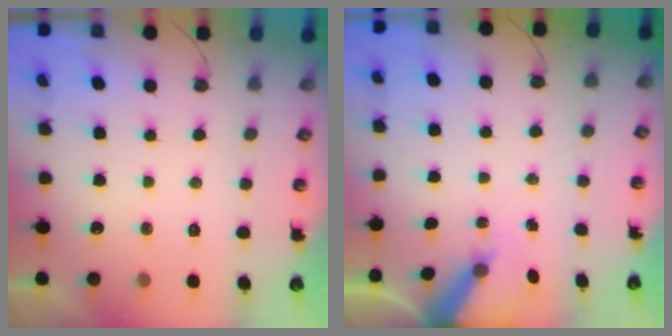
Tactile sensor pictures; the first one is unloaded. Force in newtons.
{"total": 5.3, "press": 5.3, "slide": 0.7}